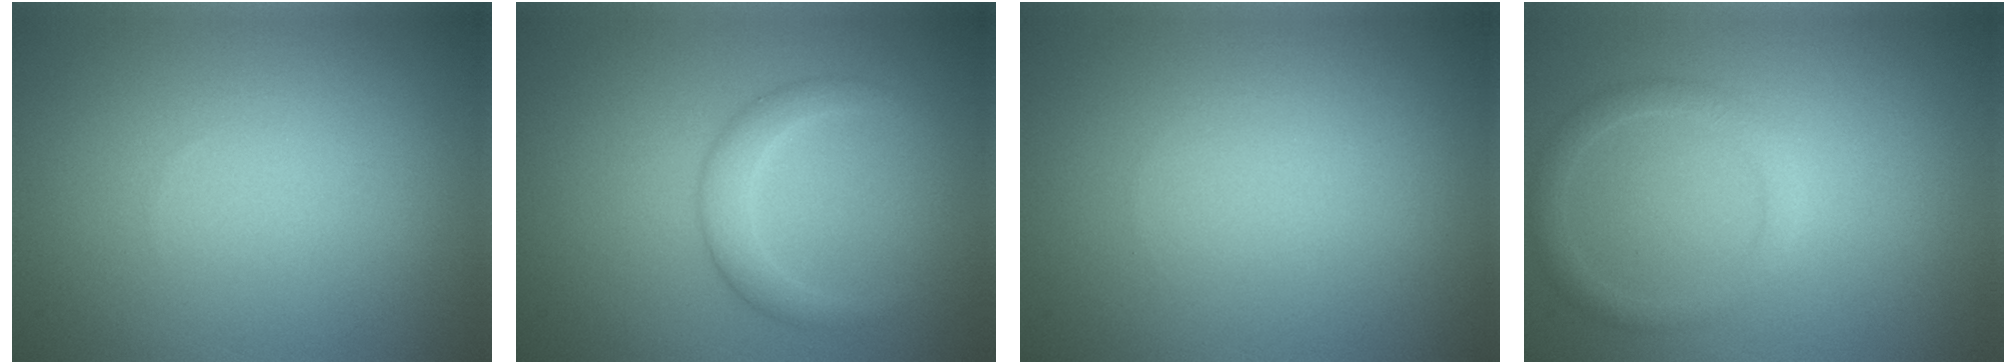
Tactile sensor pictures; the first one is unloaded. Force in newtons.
{"total": 2.3, "press": 2.3, "slide": 0.1}
{"total": 0.0}
{"total": 1.8, "press": 1.8, "slide": 0.0}